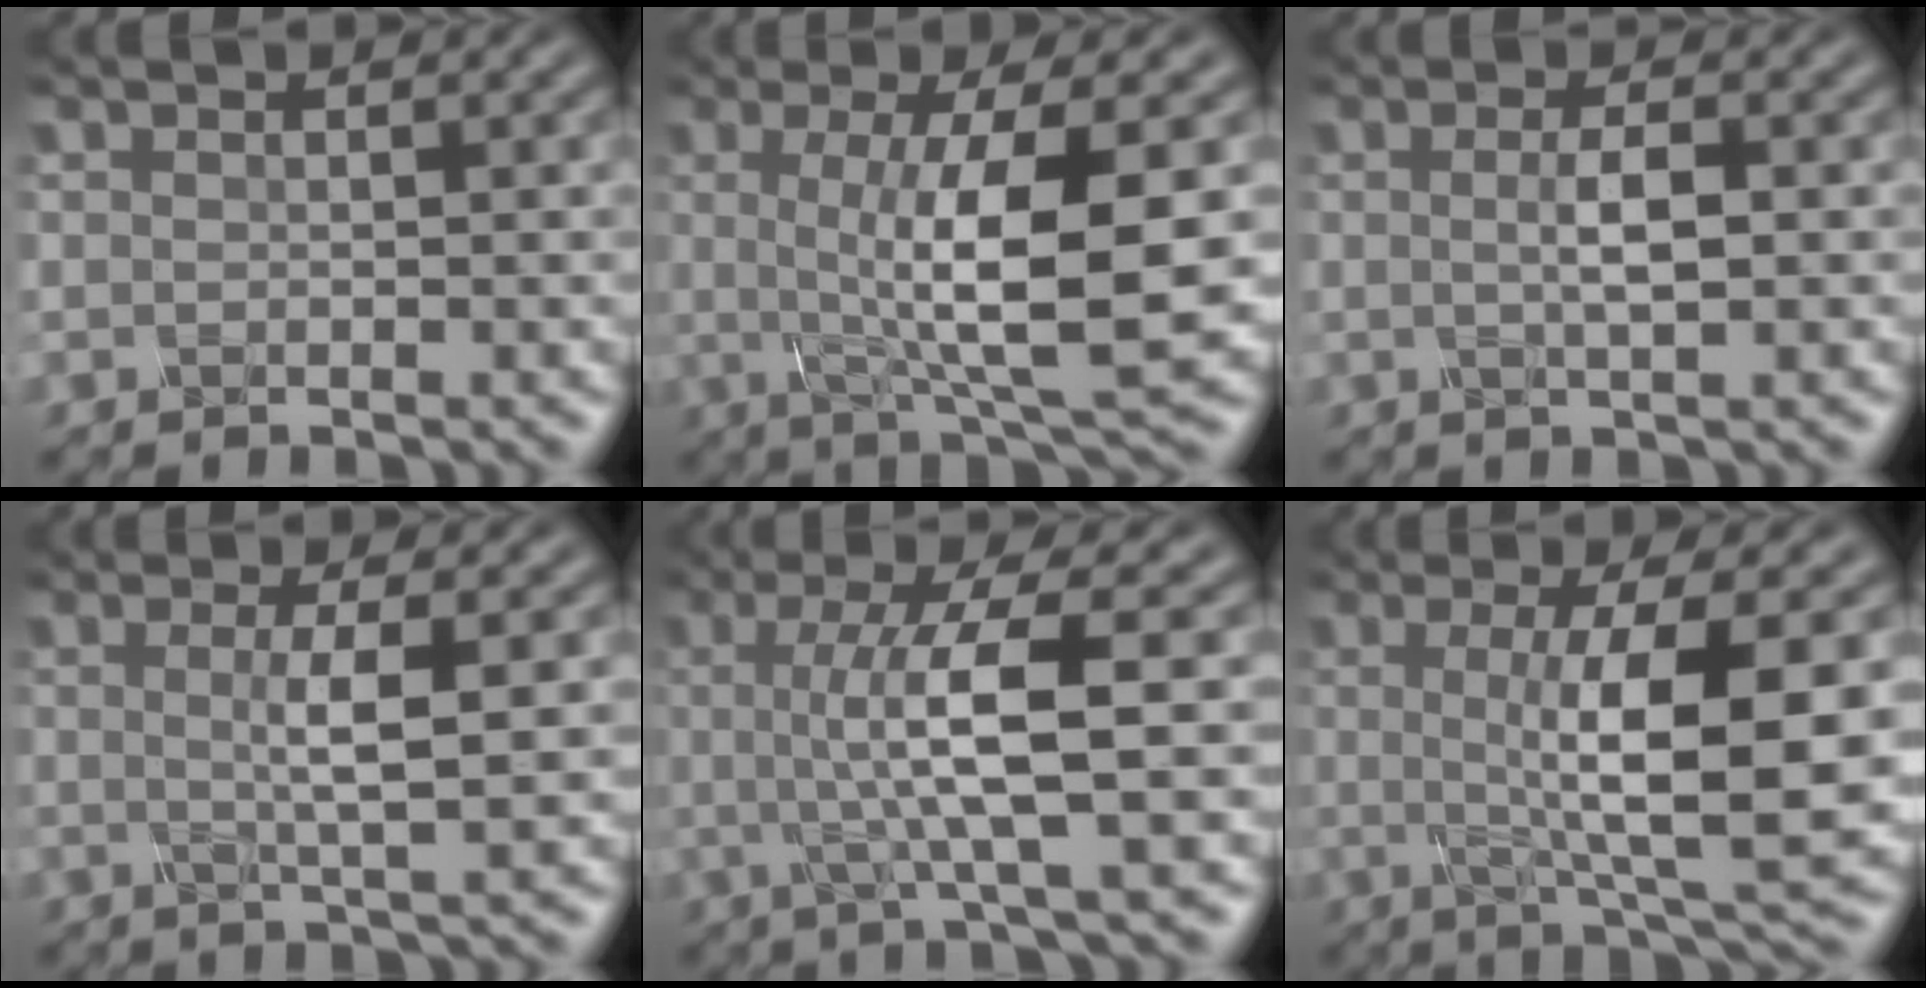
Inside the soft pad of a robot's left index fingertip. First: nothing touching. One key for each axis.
{"total": 8.9, "fx": 0.2, "fy": 1.9, "fz": 8.7, "tx": -0.122, "ty": -0.007, "tz": 0.004}
{"total": 2.2, "fx": 0.1, "fy": 0.5, "fz": 2.1, "tx": -0.038, "ty": 0.004, "tz": 0.000}
{"total": 3.3, "fx": 0.3, "fy": 0.6, "fz": 3.2, "tx": -0.054, "ty": -0.001, "tz": 0.000}
{"total": 6.7, "fx": 0.2, "fy": 1.4, "fz": 6.6, "tx": -0.118, "ty": 0.004, "tz": 0.002}
{"total": 9.2, "fx": 0.2, "fy": 1.9, "fz": 9.0, "tx": -0.125, "ty": -0.005, "tz": 0.005}